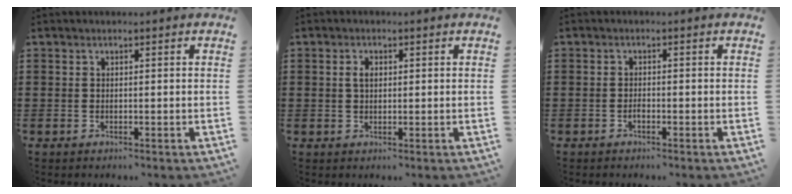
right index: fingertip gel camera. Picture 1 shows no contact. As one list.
[{"total": 1.9, "force": [0.4, 1.1, 1.5], "torque": [-0.032, 0.007, 0.005]}, {"total": 1.0, "force": [-0.7, 0.4, 0.6], "torque": [-0.015, -0.003, -0.012]}]